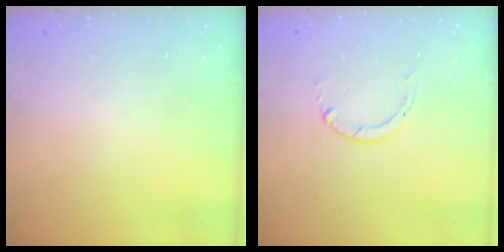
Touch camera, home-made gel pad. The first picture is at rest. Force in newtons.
{"total": 0.6, "press": 0.5, "slide": 0.1}